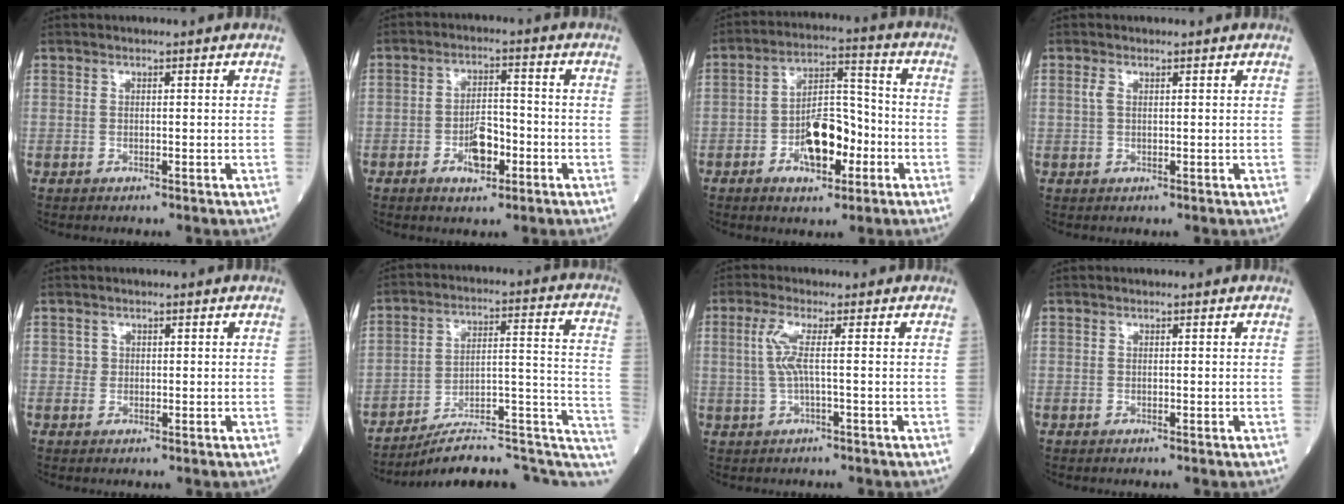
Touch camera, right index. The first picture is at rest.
{"total": 5.6, "force": [-2.3, 2.3, 4.5], "torque": [-0.082, 0.003, -0.038]}
{"total": 9.7, "force": [-3.5, 4.2, 8.1], "torque": [-0.144, 0.017, -0.057]}
{"total": 1.1, "force": [0.5, 0.5, 0.9], "torque": [-0.027, 0.008, 0.011]}
{"total": 0.7, "force": [0.1, 0.7, 0.0], "torque": [0.007, 0.004, -0.001]}
{"total": 18.7, "force": [-15.0, 4.9, 10.0], "torque": [-0.078, 0.065, -0.208]}
{"total": 3.7, "force": [0.4, -0.1, 3.7], "torque": [-0.090, 0.005, 0.009]}
{"total": 0.0}